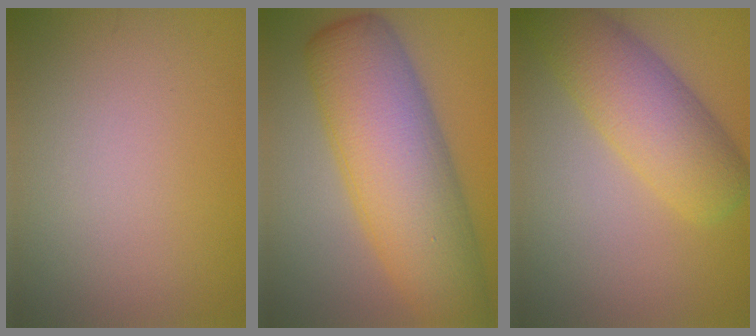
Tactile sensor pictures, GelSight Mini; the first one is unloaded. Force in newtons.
{"total": 11.5, "press": 11.5, "slide": 0.2}
{"total": 6.9, "press": 6.9, "slide": 0.3}